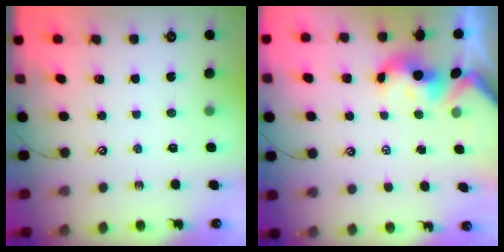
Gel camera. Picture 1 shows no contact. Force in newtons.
{"total": 1.5, "press": 1.3, "slide": 0.7}